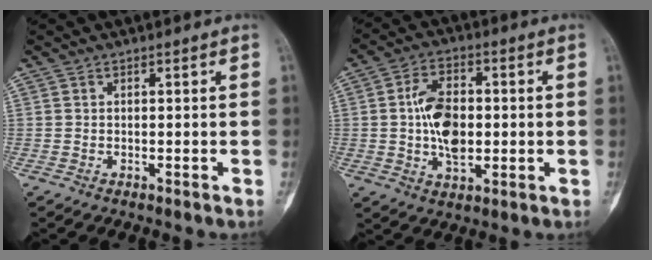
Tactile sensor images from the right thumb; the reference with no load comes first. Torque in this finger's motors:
{"motor_torque": [1.23, 1.49, 0.92, -0.29, 0.33]}